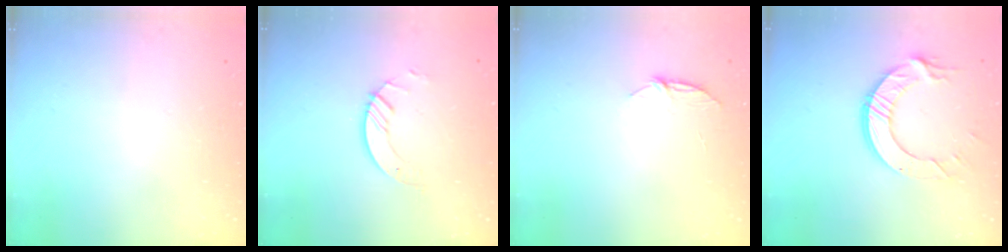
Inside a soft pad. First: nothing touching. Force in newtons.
{"total": 3.1, "press": 3.0, "slide": 0.3}
{"total": 4.9, "press": 4.8, "slide": 0.6}
{"total": 11.1, "press": 11.0, "slide": 1.1}